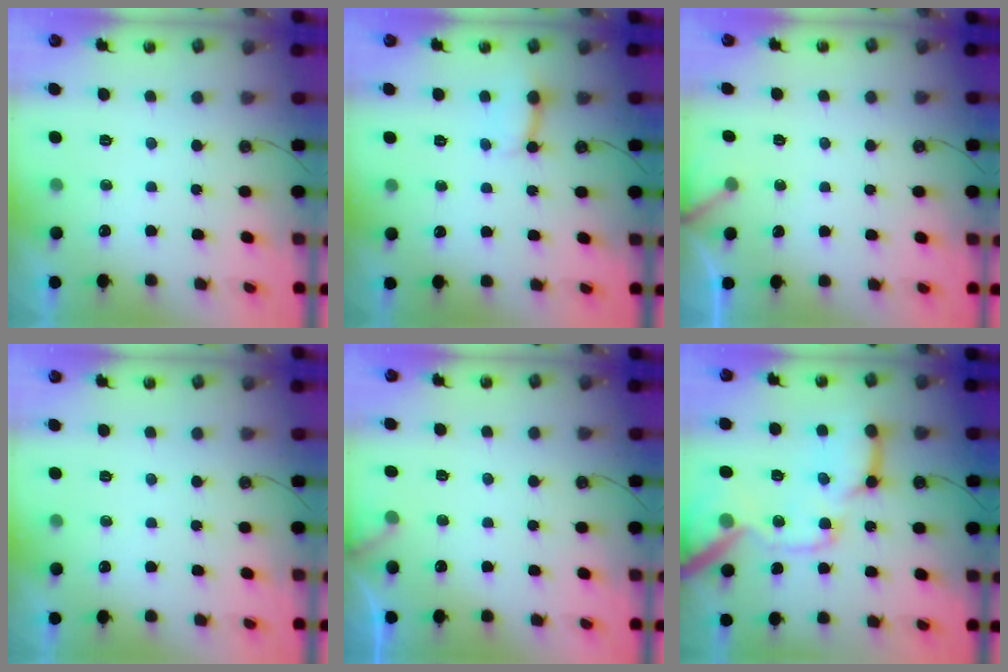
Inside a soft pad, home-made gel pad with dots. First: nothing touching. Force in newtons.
{"total": 3.4, "press": 3.4, "slide": 0.1}
{"total": 1.9, "press": 1.9, "slide": 0.1}
{"total": 0.0}
{"total": 3.8, "press": 3.8, "slide": 0.3}
{"total": 22.4, "press": 22.2, "slide": 2.8}